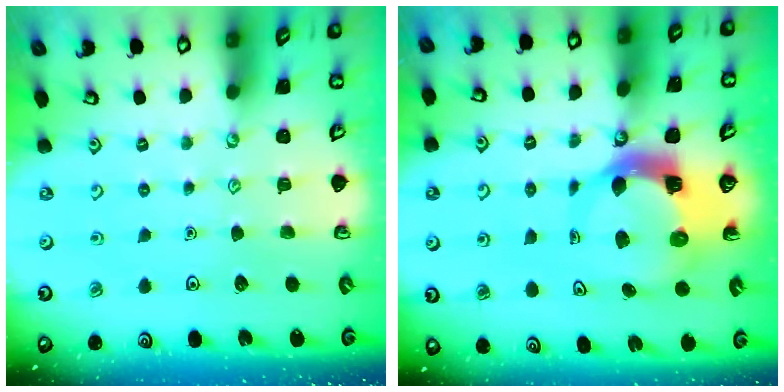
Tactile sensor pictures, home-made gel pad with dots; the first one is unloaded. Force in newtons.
{"total": 6.5, "press": 6.4, "slide": 1.0}